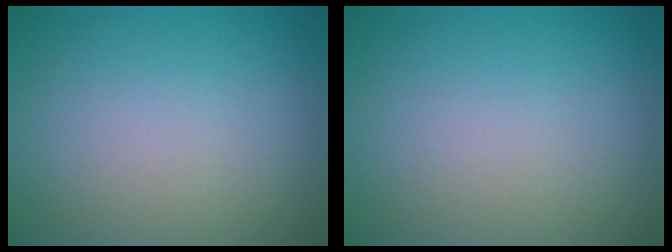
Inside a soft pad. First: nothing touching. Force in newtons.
{"total": 0.0}